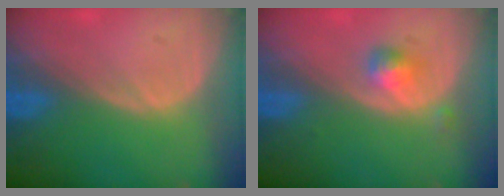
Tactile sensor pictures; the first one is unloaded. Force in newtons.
{"total": 2.4, "press": 2.4, "slide": 0.2}